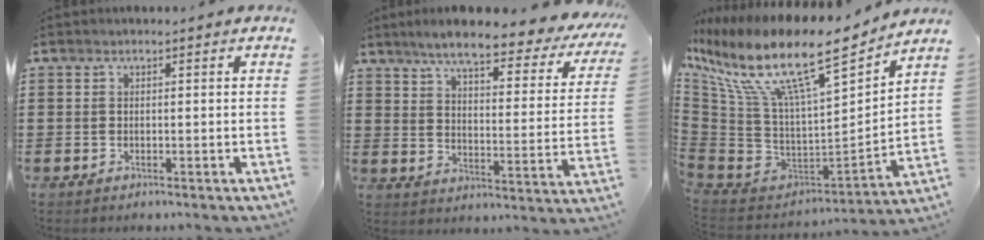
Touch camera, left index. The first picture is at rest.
{"total": 7.6, "force": [6.2, 0.6, 4.3], "torque": [-0.094, -0.039, 0.097]}
{"total": 15.6, "force": [9.4, 4.5, 11.6], "torque": [-0.246, -0.059, 0.150]}